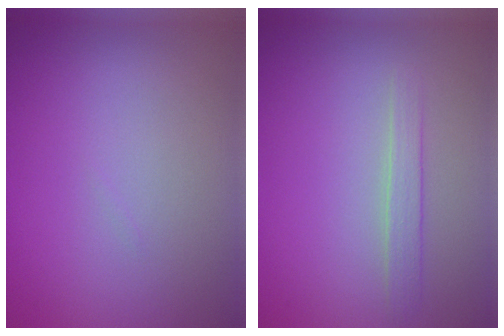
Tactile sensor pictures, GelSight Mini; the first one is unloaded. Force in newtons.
{"total": 1.5, "press": 1.5, "slide": 0.1}